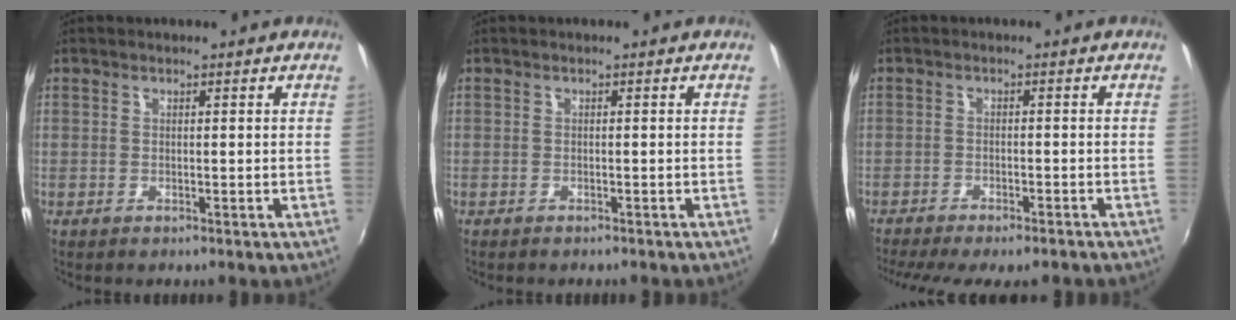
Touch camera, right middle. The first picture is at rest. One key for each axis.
{"total": 1.0, "fx": -0.9, "fy": 0.2, "fz": 0.3, "tx": -0.009, "ty": -0.002, "tz": -0.013}
{"total": 11.1, "fx": -9.4, "fy": 2.1, "fz": 5.6, "tx": -0.121, "ty": -0.033, "tz": -0.140}